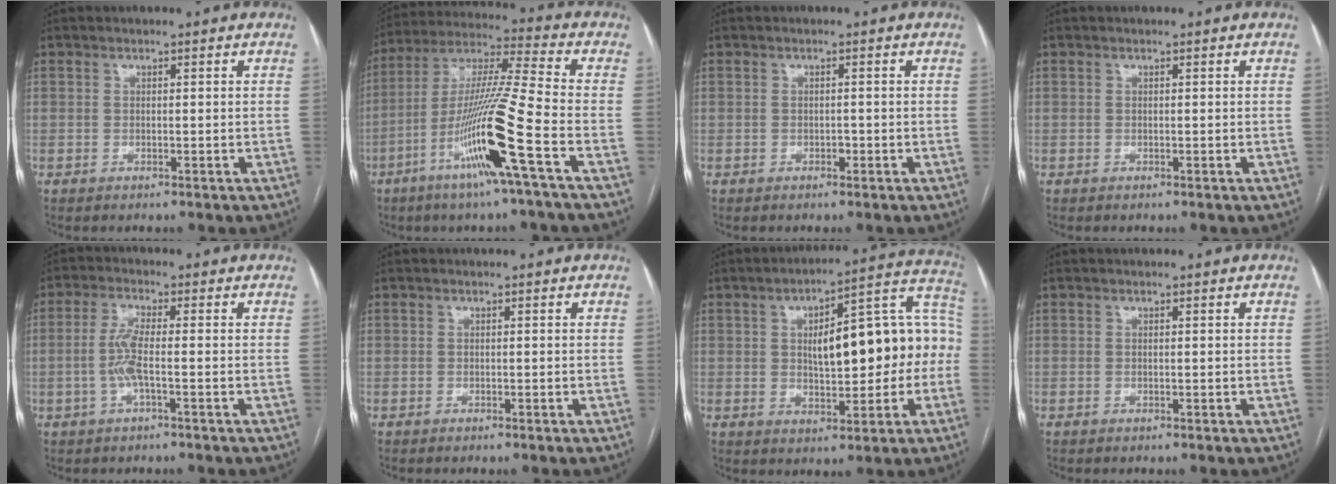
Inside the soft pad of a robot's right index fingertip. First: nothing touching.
{"total": 16.6, "force": [-6.7, -1.4, 15.1], "torque": [-0.297, -0.014, -0.129]}
{"total": 0.8, "force": [-0.3, 0.5, 0.6], "torque": [-0.010, 0.001, -0.005]}
{"total": 0.0}
{"total": 4.6, "force": [-1.0, 0.3, 4.4], "torque": [-0.100, 0.003, -0.021]}
{"total": 0.0}
{"total": 17.7, "force": [0.4, 5.7, 16.8], "torque": [-0.231, 0.050, 0.014]}
{"total": 0.0}